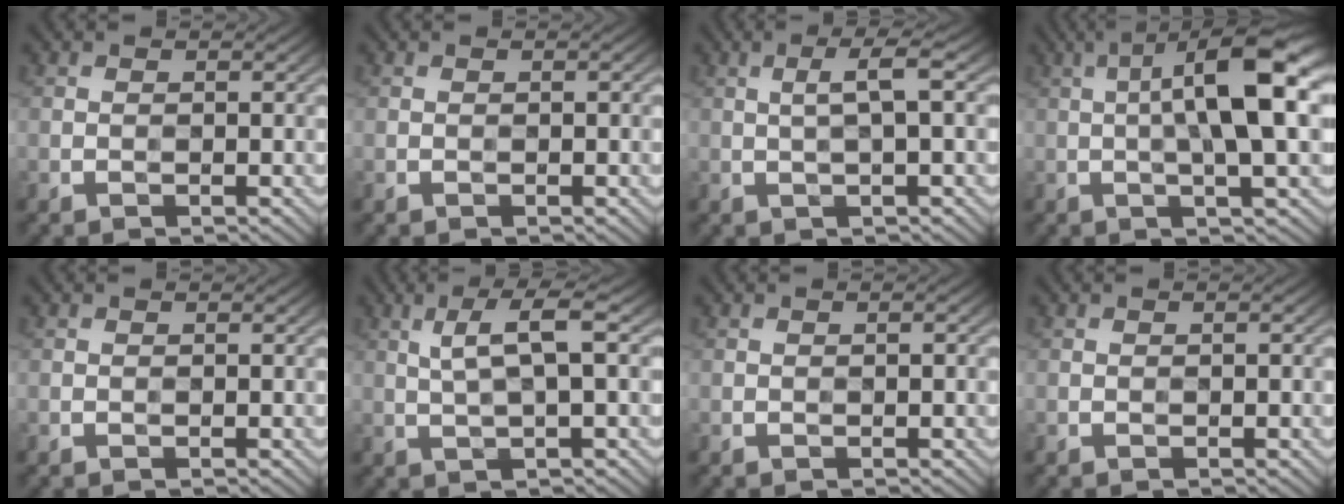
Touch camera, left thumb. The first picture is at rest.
{"total": 0.9, "force": [-0.1, 0.3, 0.8], "torque": [-0.013, 0.002, -0.002]}
{"total": 3.3, "force": [0.4, 0.0, 3.3], "torque": [-0.059, 0.014, 0.009]}
{"total": 12.4, "force": [1.4, 2.9, 11.9], "torque": [-0.179, 0.014, 0.021]}
{"total": 0.0}
{"total": 5.2, "force": [1.3, 0.7, 5.0], "torque": [-0.098, 0.012, 0.025]}
{"total": 1.0, "force": [-0.1, 0.0, 1.0], "torque": [-0.015, 0.003, -0.001]}
{"total": 0.7, "force": [-0.2, -0.1, 0.7], "torque": [-0.010, 0.002, -0.002]}